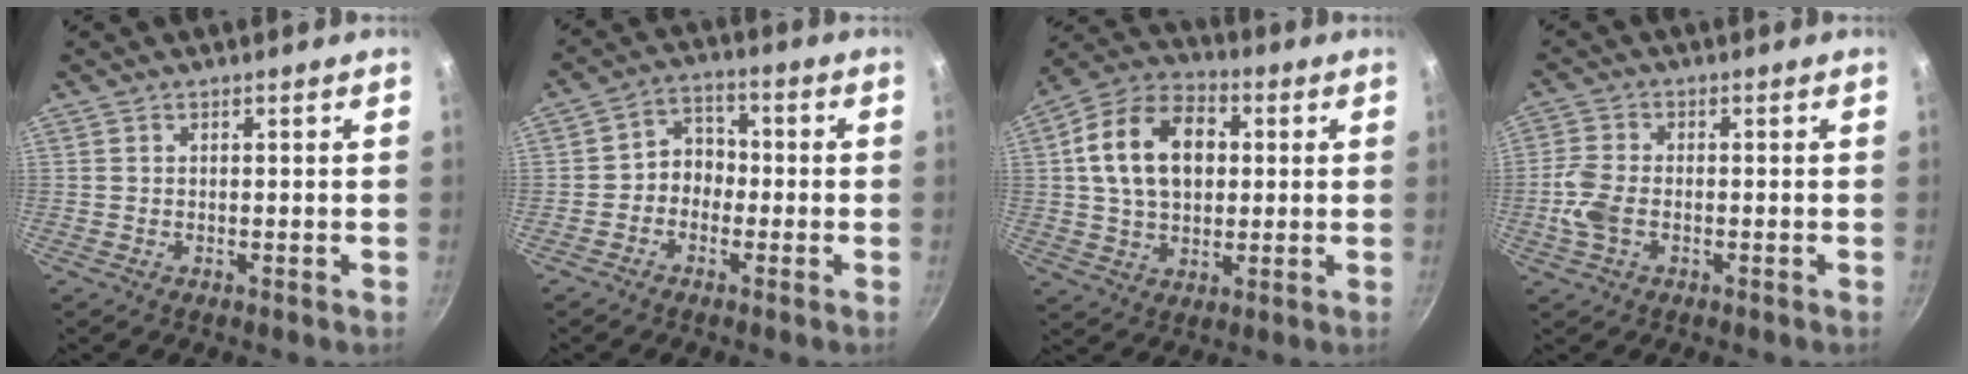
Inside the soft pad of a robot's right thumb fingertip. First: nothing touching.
{"total": 5.7, "force": [-1.4, 4.7, 2.8], "torque": [-0.010, 0.028, -0.037]}
{"total": 16.5, "force": [2.7, 11.5, 11.6], "torque": [-0.171, 0.019, 0.033]}
{"total": 5.9, "force": [-1.4, 3.6, 4.4], "torque": [-0.099, 0.010, -0.035]}